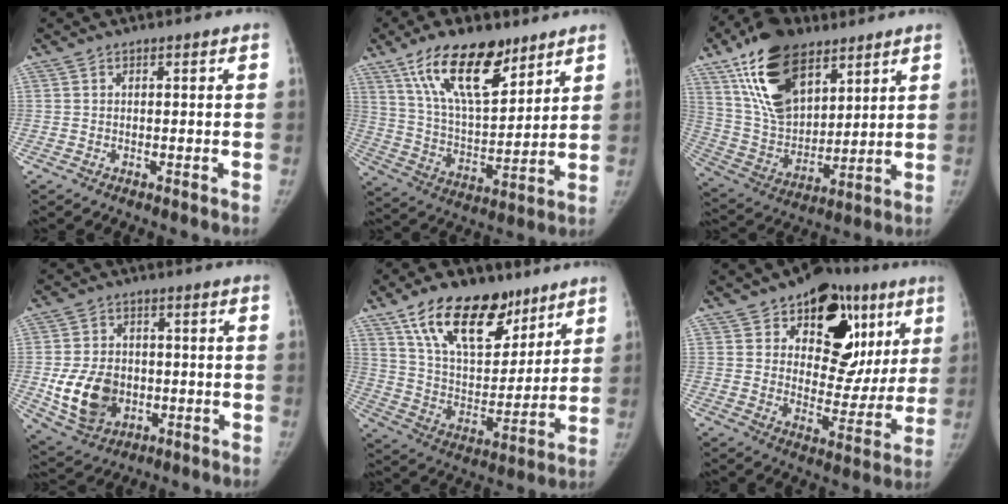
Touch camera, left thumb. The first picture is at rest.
{"total": 17.8, "force": [11.0, 7.7, 11.7], "torque": [-0.165, -0.055, 0.203]}
{"total": 21.4, "force": [11.7, 11.8, 13.5], "torque": [-0.219, -0.041, 0.216]}
{"total": 12.4, "force": [-2.0, 9.6, 7.7], "torque": [-0.112, 0.001, -0.023]}
{"total": 21.1, "force": [13.0, 11.4, 12.0], "torque": [-0.157, -0.049, 0.228]}
{"total": 21.4, "force": [9.6, 13.2, 13.9], "torque": [-0.124, -0.017, 0.135]}